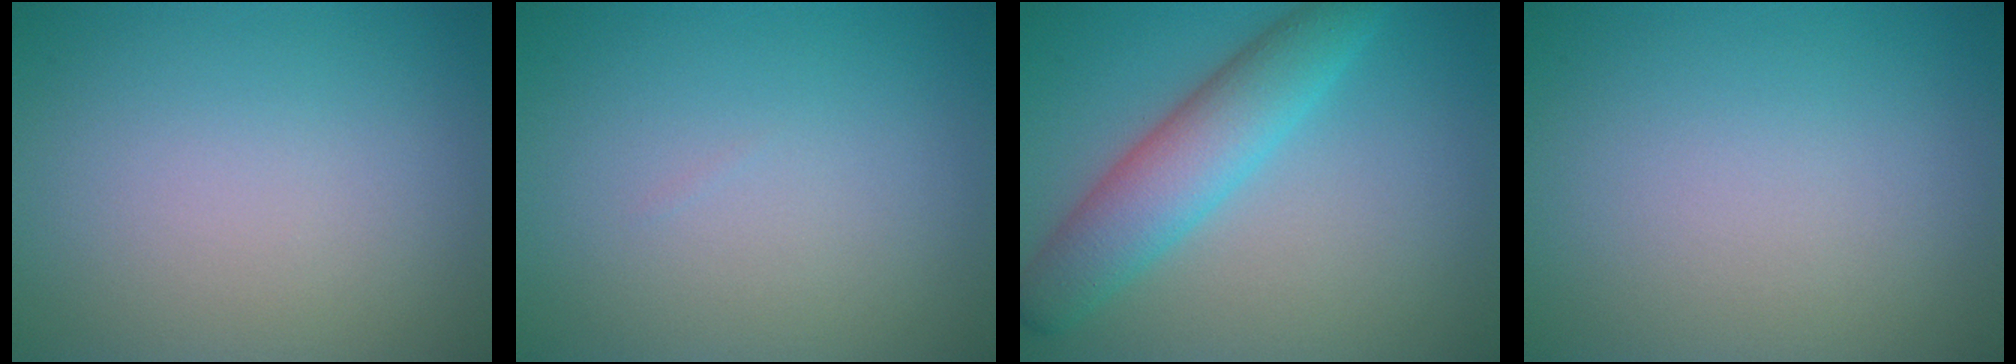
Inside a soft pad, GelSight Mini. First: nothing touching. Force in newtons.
{"total": 0.0}
{"total": 5.5, "press": 5.5, "slide": 0.2}
{"total": 0.0}